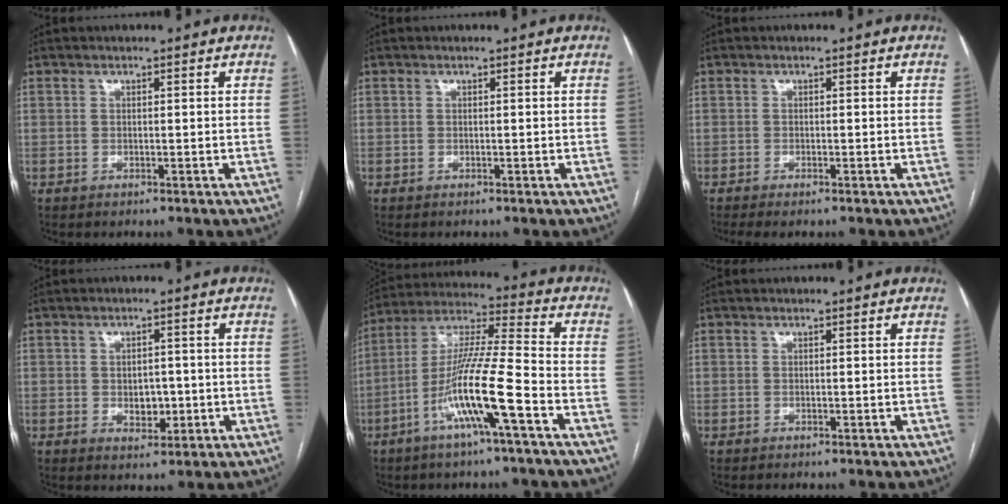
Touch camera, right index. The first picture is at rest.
{"total": 0.0}
{"total": 2.1, "force": [-1.6, 0.4, 1.3], "torque": [-0.018, -0.006, -0.023]}
{"total": 4.0, "force": [-0.7, 2.6, 3.0], "torque": [-0.040, 0.002, -0.001]}
{"total": 14.3, "force": [-5.7, -0.1, 13.1], "torque": [-0.257, 0.003, -0.110]}
{"total": 0.0}